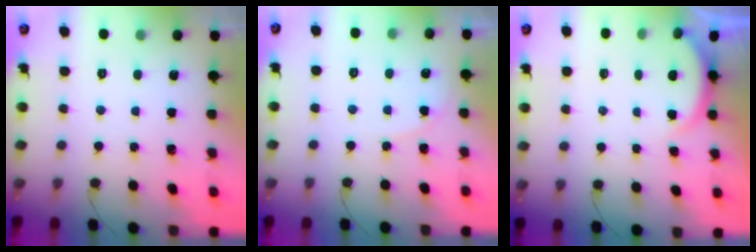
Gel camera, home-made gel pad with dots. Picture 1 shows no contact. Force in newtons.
{"total": 3.8, "press": 3.8, "slide": 0.3}
{"total": 1.6, "press": 1.5, "slide": 0.6}